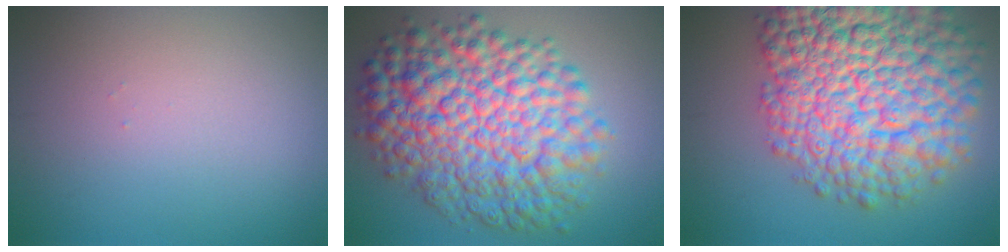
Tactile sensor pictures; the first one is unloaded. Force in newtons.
{"total": 11.5, "press": 11.5, "slide": 0.2}
{"total": 15.2, "press": 15.2, "slide": 0.7}